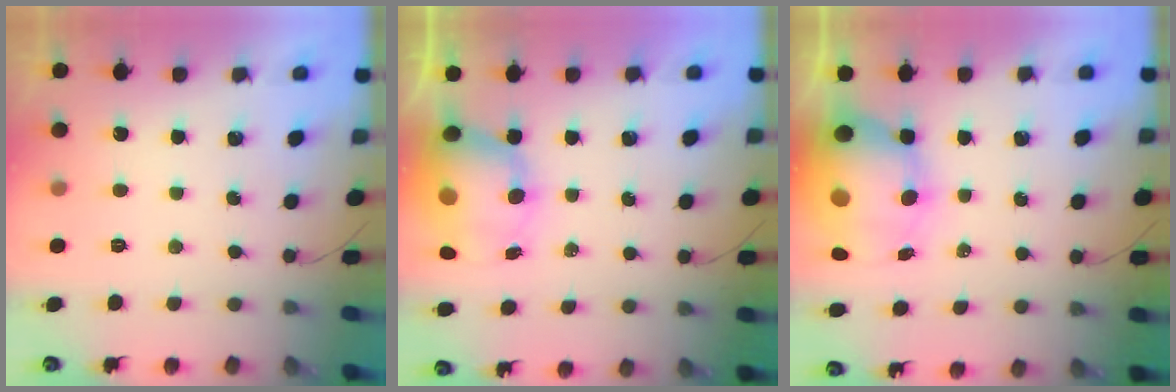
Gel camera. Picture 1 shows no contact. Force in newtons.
{"total": 9.3, "press": 9.0, "slide": 2.5}
{"total": 11.5, "press": 11.1, "slide": 3.0}